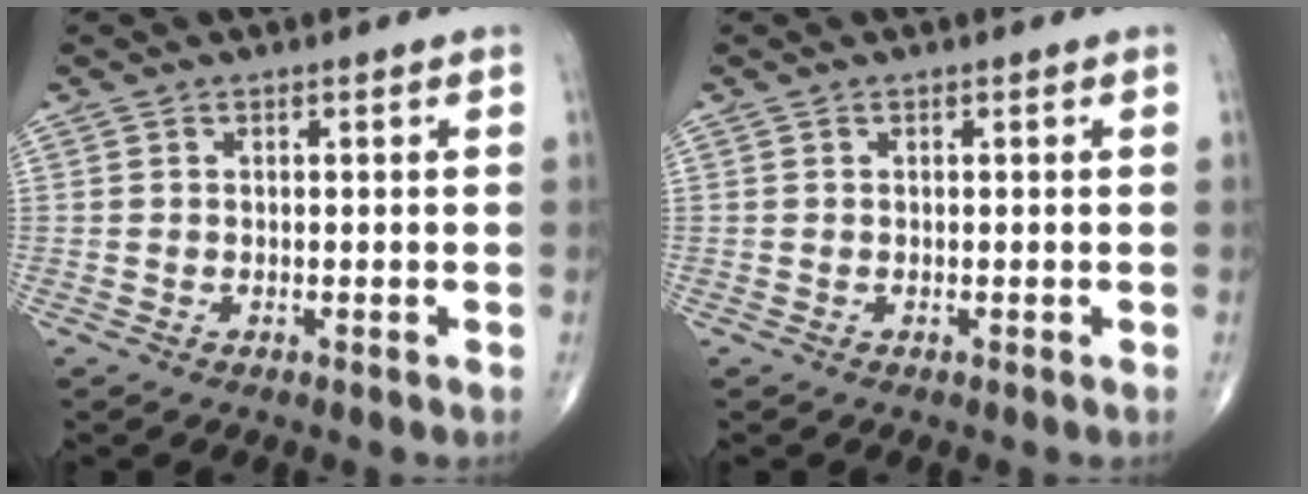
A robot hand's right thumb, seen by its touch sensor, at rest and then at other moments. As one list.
[{"total": 0.0}]